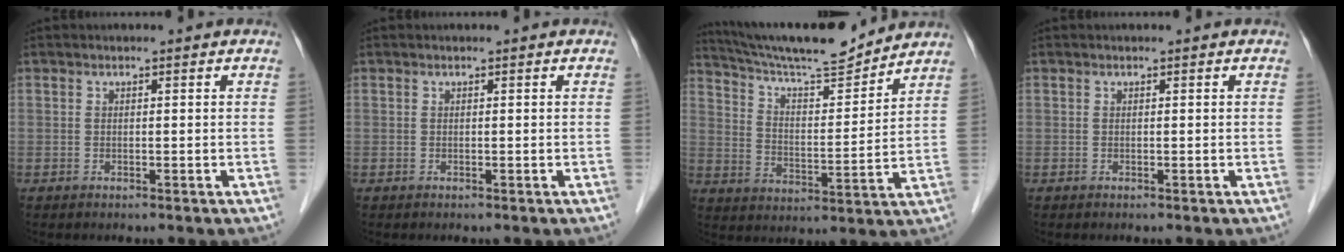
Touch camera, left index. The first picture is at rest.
{"total": 0.0}
{"total": 14.4, "force": [13.6, 0.6, 4.7], "torque": [-0.090, -0.003, 0.228]}
{"total": 0.0}